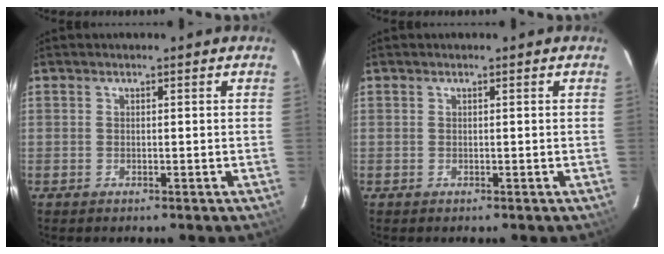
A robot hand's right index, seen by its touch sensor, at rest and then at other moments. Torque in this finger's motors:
{"motor_torque": [-0.03, 0.03, -0.03, 0.00]}